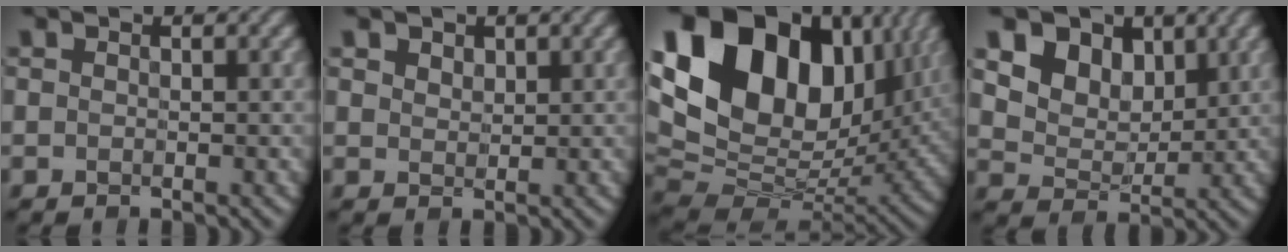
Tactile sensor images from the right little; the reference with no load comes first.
{"total": 1.7, "force": [1.0, 1.2, 0.7], "torque": [-0.026, -0.003, 0.029]}
{"total": 19.2, "force": [6.9, 12.6, 12.7], "torque": [-0.268, 0.049, 0.126]}
{"total": 8.4, "force": [4.3, 6.0, 4.0], "torque": [-0.108, -0.003, 0.086]}